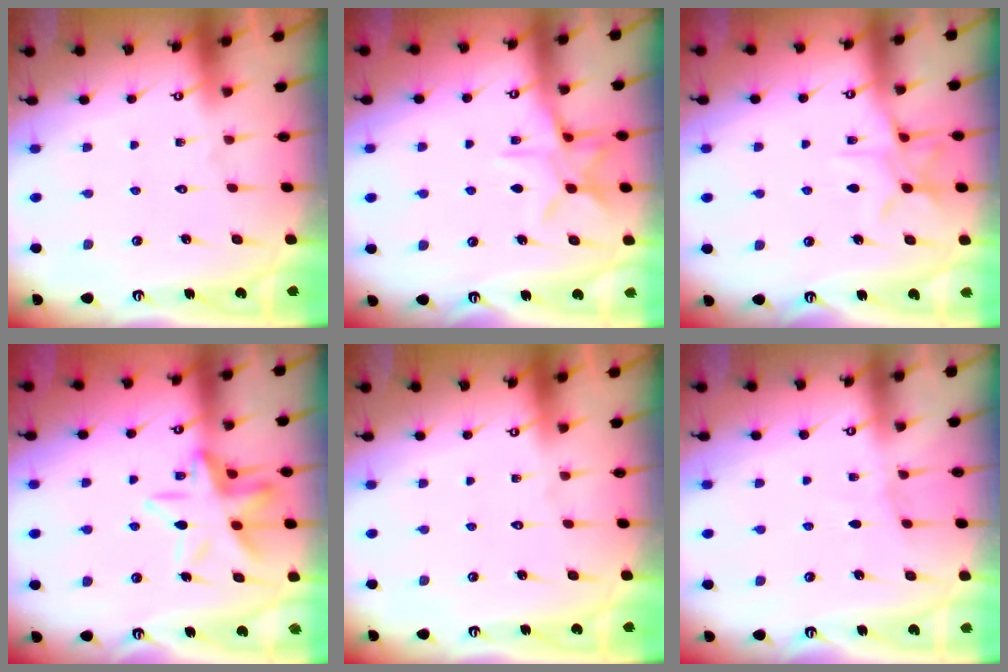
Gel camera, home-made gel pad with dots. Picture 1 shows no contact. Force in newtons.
{"total": 10.9, "press": 10.9, "slide": 0.8}
{"total": 9.0, "press": 8.9, "slide": 0.7}
{"total": 13.4, "press": 13.4, "slide": 1.3}
{"total": 0.0}
{"total": 2.7, "press": 2.7, "slide": 0.3}